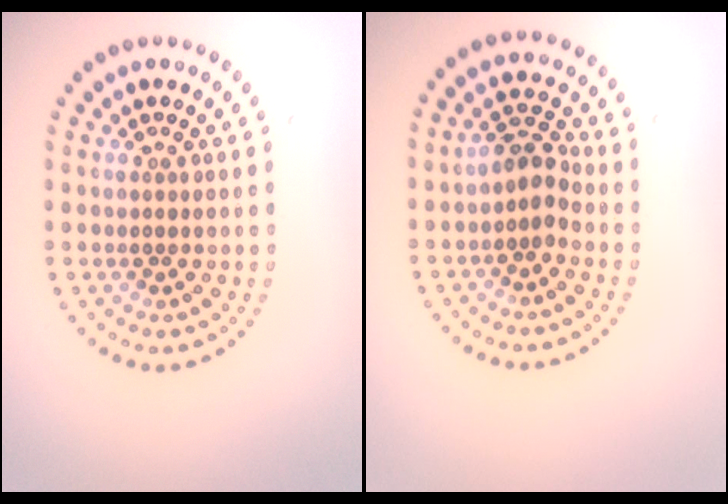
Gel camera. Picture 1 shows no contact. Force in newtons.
{"total": 2.4, "press": 2.1, "slide": 1.2}